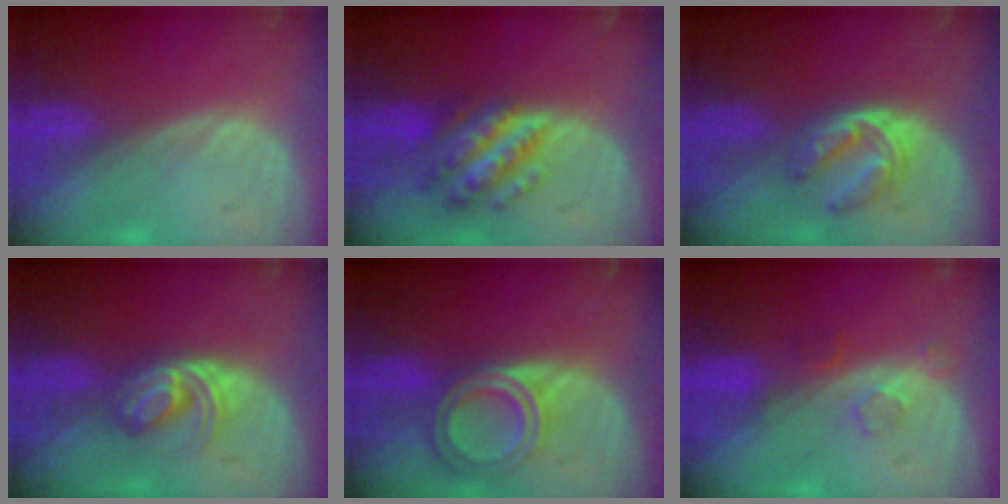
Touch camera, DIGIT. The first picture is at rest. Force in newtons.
{"total": 7.7, "press": 7.7, "slide": 0.4}
{"total": 6.2, "press": 5.0, "slide": 3.5}
{"total": 5.9, "press": 5.1, "slide": 3.1}
{"total": 6.5, "press": 5.8, "slide": 3.0}
{"total": 2.5, "press": 2.5, "slide": 0.3}